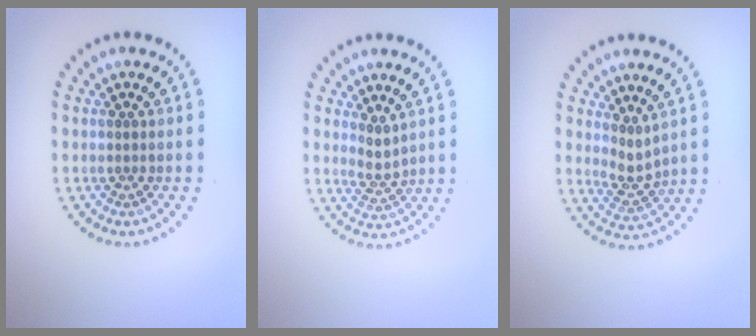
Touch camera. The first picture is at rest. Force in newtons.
{"total": 1.8, "press": 1.2, "slide": 1.3}
{"total": 2.1, "press": 1.5, "slide": 1.4}